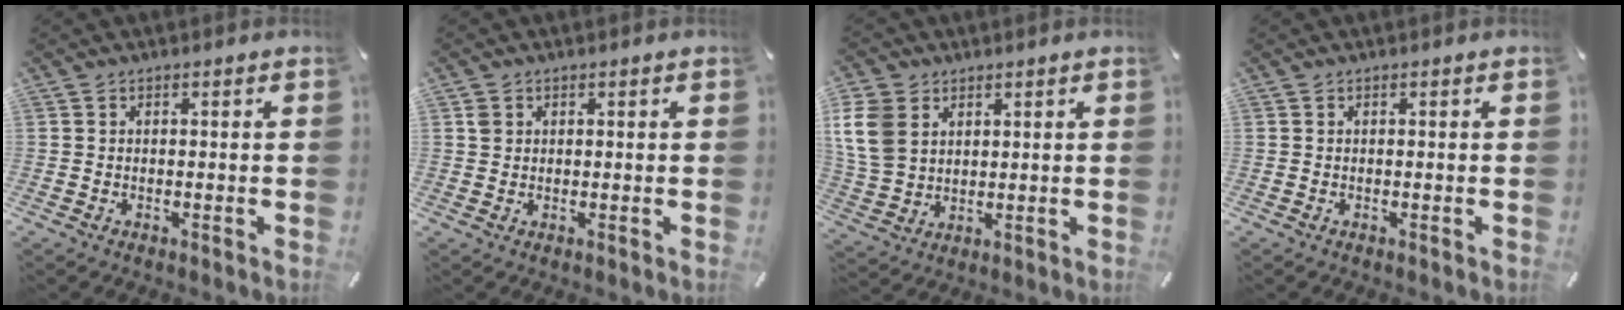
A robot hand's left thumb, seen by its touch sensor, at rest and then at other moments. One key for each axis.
{"total": 1.6, "fx": 0.6, "fy": 1.5, "fz": 0.2, "tx": 0.004, "ty": 0.002, "tz": 0.007}
{"total": 10.4, "fx": 3.4, "fy": 8.2, "fz": 5.4, "tx": -0.153, "ty": -0.001, "tz": 0.065}
{"total": 0.0}